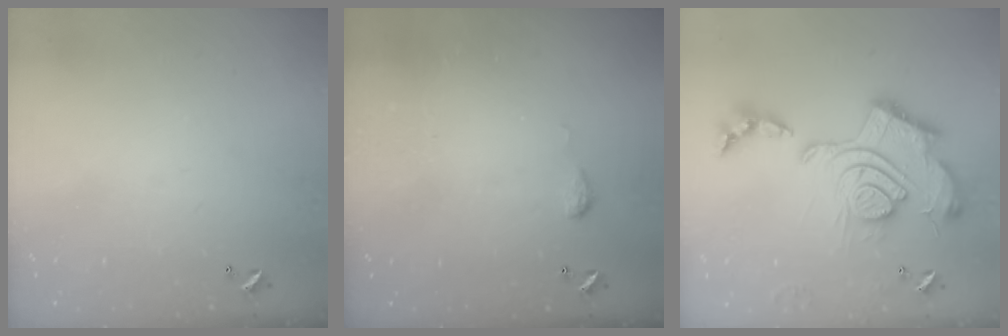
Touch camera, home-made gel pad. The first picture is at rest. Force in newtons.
{"total": 3.3, "press": 3.2, "slide": 0.5}
{"total": 2.5, "press": 1.9, "slide": 1.7}